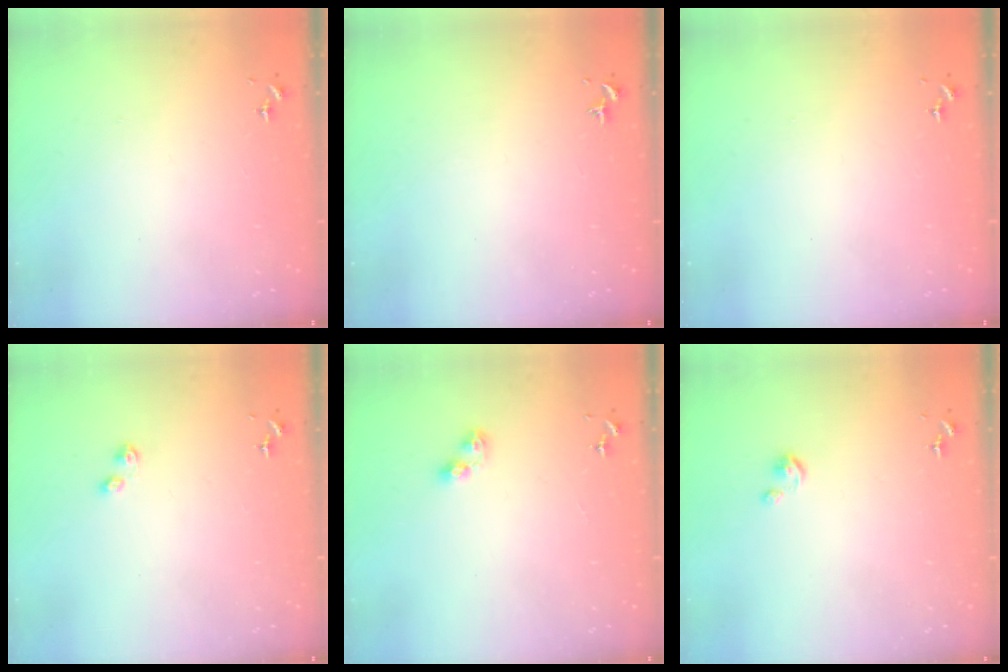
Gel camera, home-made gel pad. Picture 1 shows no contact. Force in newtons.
{"total": 0.0}
{"total": 0.0}
{"total": 3.0, "press": 2.9, "slide": 0.5}
{"total": 6.6, "press": 6.6, "slide": 0.7}
{"total": 2.5, "press": 2.5, "slide": 0.3}